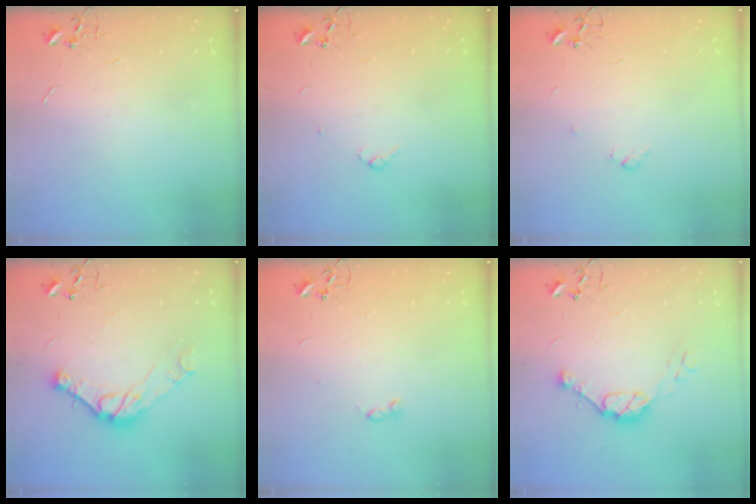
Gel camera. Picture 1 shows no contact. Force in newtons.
{"total": 3.4, "press": 3.3, "slide": 0.6}
{"total": 3.6, "press": 3.5, "slide": 0.6}
{"total": 13.0, "press": 13.0, "slide": 0.8}
{"total": 2.6, "press": 2.5, "slide": 0.5}
{"total": 10.3, "press": 10.2, "slide": 0.8}